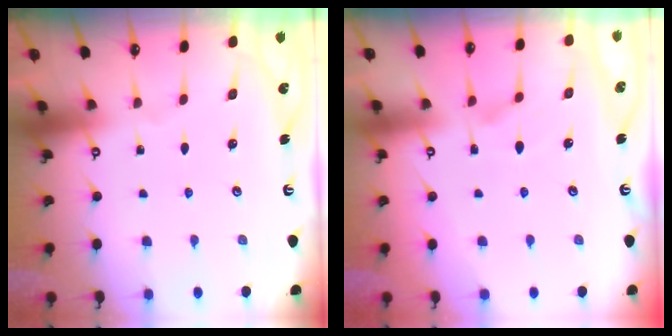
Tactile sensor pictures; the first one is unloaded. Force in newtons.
{"total": 3.0, "press": 2.8, "slide": 1.2}